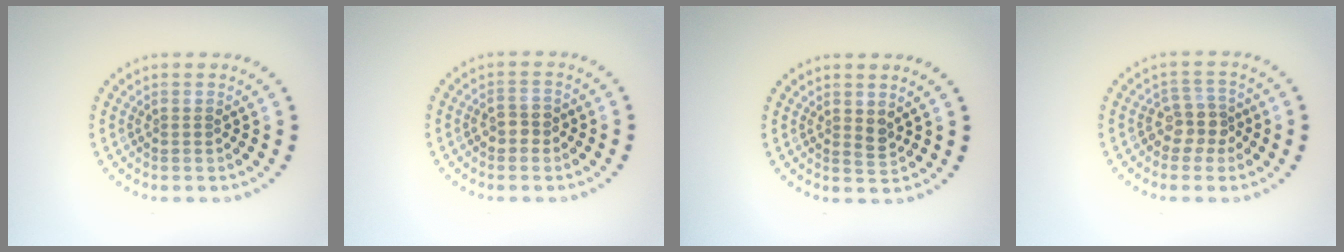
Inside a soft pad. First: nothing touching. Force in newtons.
{"total": 1.6, "press": 1.6, "slide": 0.4}
{"total": 1.1, "press": 1.0, "slide": 0.4}
{"total": 2.6, "press": 2.2, "slide": 1.5}